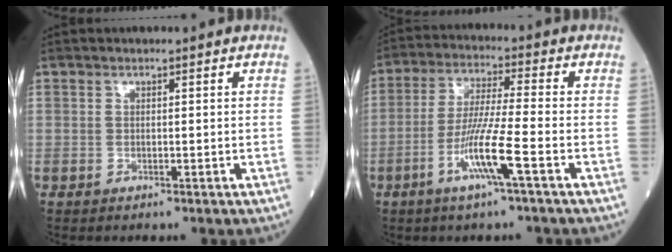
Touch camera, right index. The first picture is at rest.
{"total": 8.9, "force": [-3.7, -0.6, 8.1], "torque": [-0.159, -0.008, -0.076]}